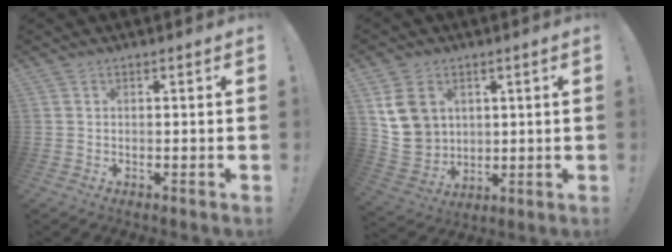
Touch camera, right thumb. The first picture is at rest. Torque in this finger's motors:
{"motor_torque": [-0.29, 0.44, 0.16, 0.64, -0.03]}